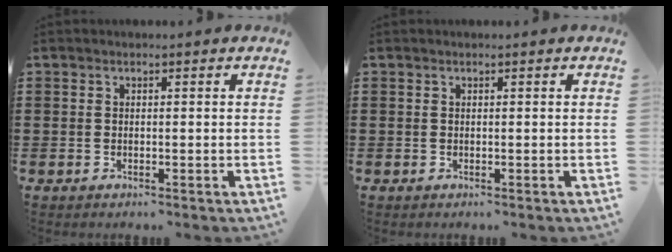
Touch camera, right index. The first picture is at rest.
{"total": 0.0}